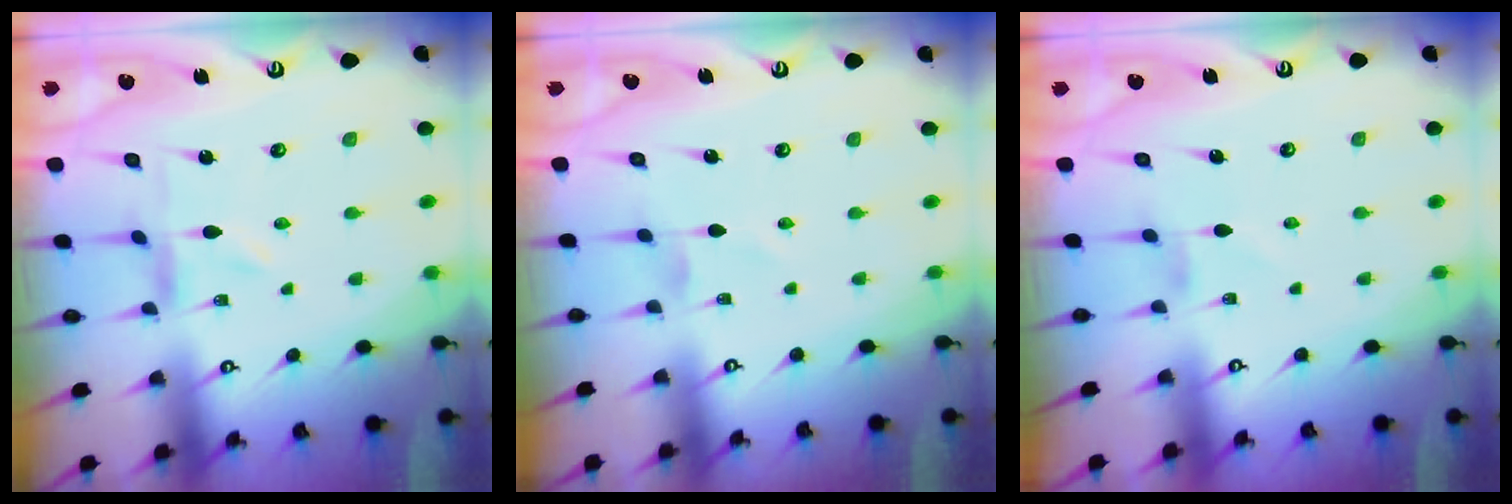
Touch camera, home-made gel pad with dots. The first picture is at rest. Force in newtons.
{"total": 0.0}
{"total": 0.6, "press": 0.6, "slide": 0.3}